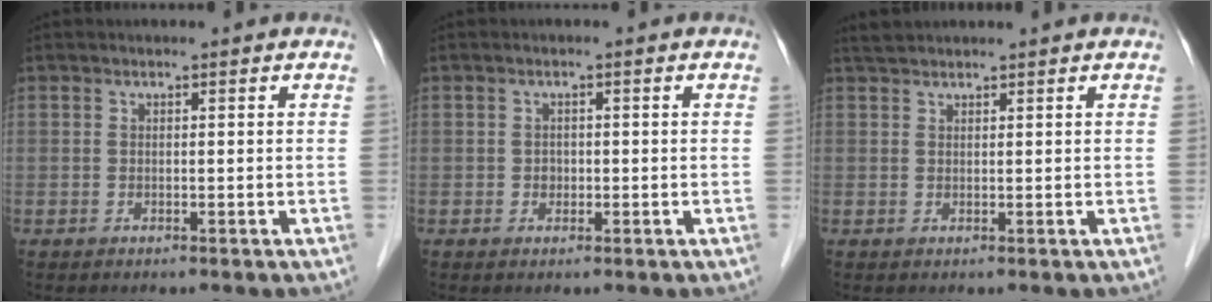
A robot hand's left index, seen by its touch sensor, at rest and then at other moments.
{"total": 1.2, "force": [-0.2, 1.1, 0.5], "torque": [-0.009, 0.003, -0.002]}
{"total": 2.2, "force": [2.1, 0.2, 0.5], "torque": [-0.010, 0.019, 0.040]}